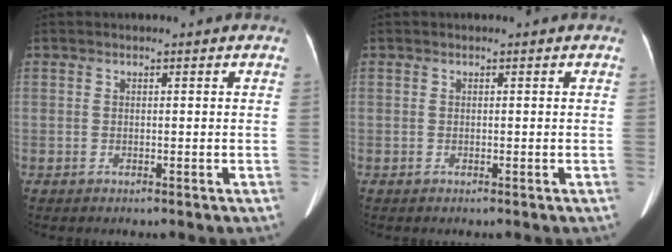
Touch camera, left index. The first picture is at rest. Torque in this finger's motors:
{"motor_torque": [0.01, 0.00, 0.00, 0.00]}